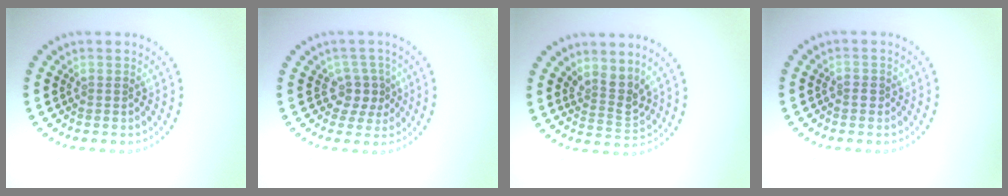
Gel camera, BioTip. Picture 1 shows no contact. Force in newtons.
{"total": 2.4, "press": 1.8, "slide": 1.5}
{"total": 2.7, "press": 2.0, "slide": 1.8}
{"total": 0.6, "press": 0.6, "slide": 0.3}